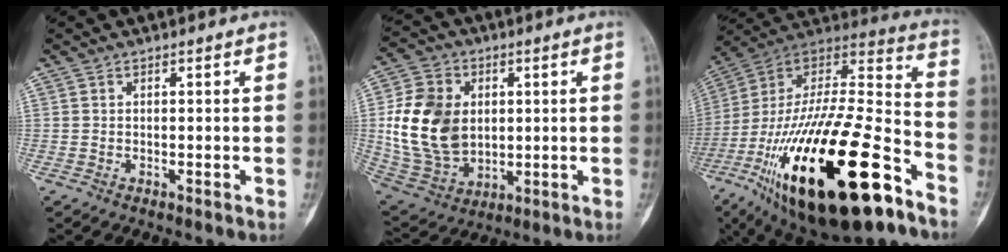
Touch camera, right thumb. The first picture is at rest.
{"total": 16.4, "force": [1.5, 12.5, 10.4], "torque": [-0.169, -0.004, 0.042]}
{"total": 39.8, "force": [-18.2, 14.3, 32.4], "torque": [-0.584, 0.037, -0.297]}